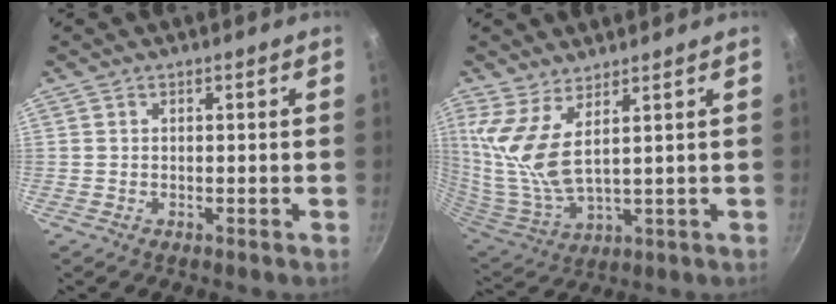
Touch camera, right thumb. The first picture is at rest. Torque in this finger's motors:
{"motor_torque": [1.51, 1.78, 0.93, -0.66, 0.32]}